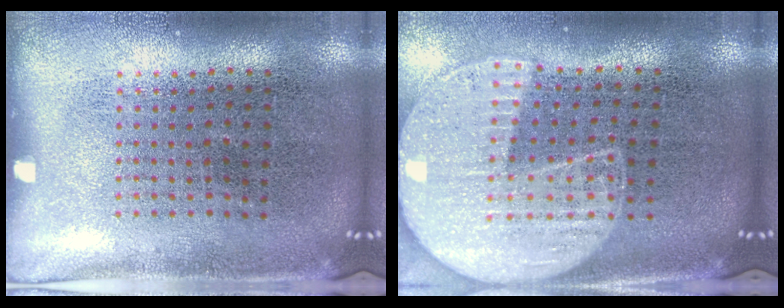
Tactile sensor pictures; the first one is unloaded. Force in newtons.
{"total": 2.0, "press": 1.8, "slide": 0.8}